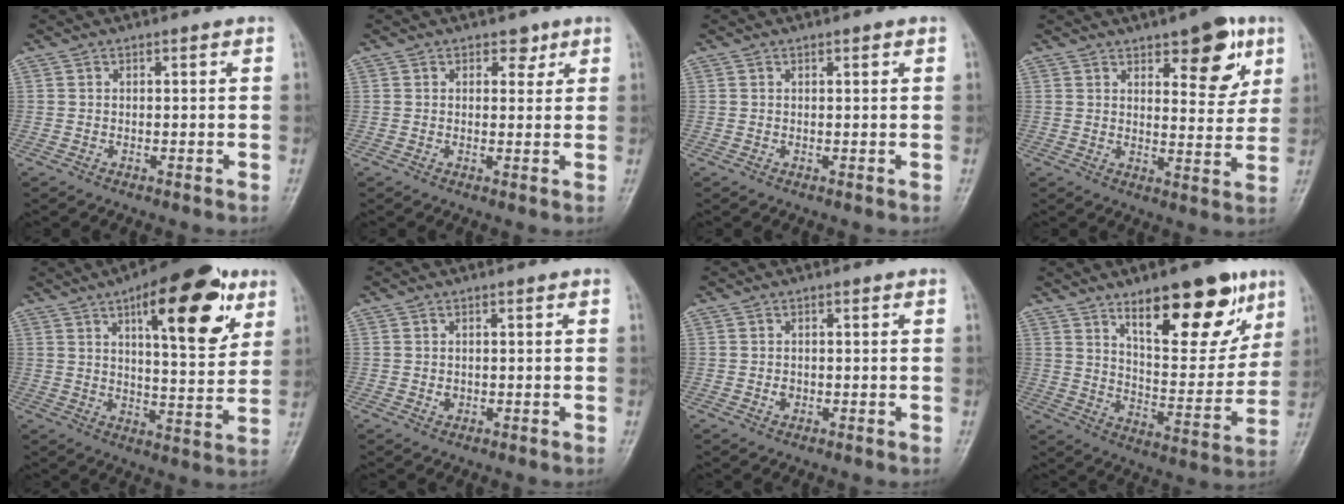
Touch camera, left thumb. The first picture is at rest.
{"total": 2.7, "force": [1.6, 1.8, 1.2], "torque": [0.005, -0.007, 0.019]}
{"total": 0.8, "force": [0.4, 0.3, 0.6], "torque": [-0.007, 0.000, 0.005]}
{"total": 10.7, "force": [5.6, 4.5, 7.9], "torque": [-0.075, -0.029, 0.075]}
{"total": 19.3, "force": [9.1, 6.9, 15.6], "torque": [-0.184, -0.027, 0.129]}
{"total": 1.2, "force": [0.0, 1.0, 0.6], "torque": [-0.006, 0.001, 0.002]}
{"total": 1.3, "force": [-0.2, 1.1, 0.7], "torque": [-0.005, 0.002, -0.003]}
{"total": 19.2, "force": [11.2, 7.7, 13.5], "torque": [-0.140, -0.063, 0.176]}